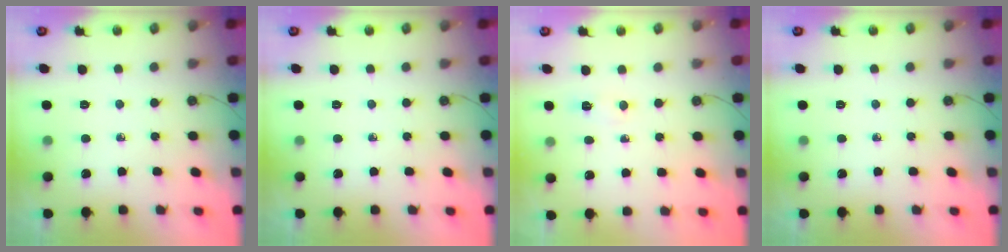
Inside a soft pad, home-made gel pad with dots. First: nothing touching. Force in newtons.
{"total": 0.0}
{"total": 3.7, "press": 3.7, "slide": 0.5}
{"total": 0.0}